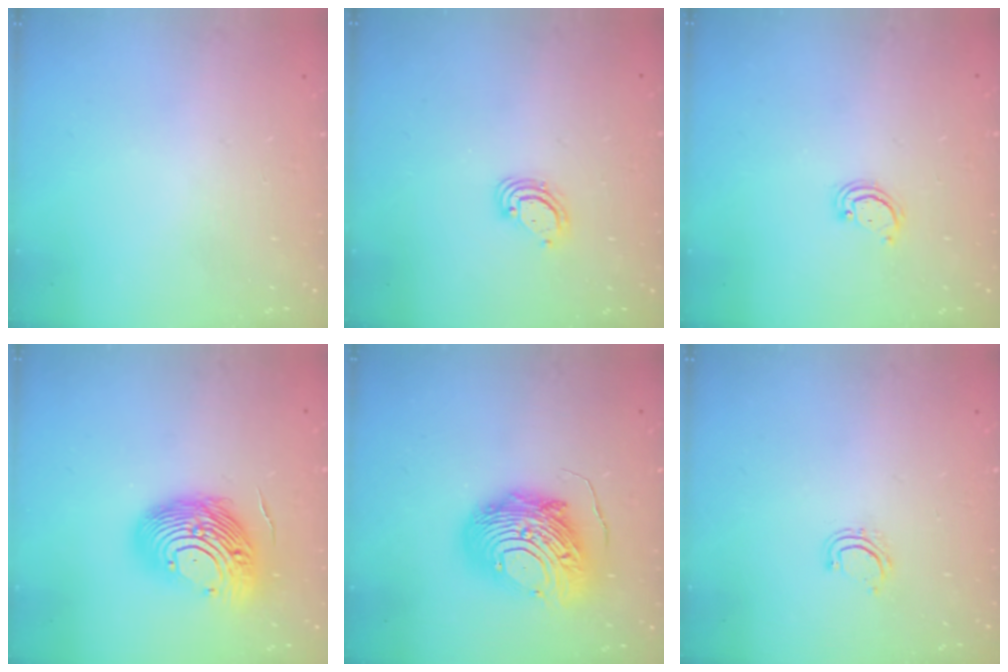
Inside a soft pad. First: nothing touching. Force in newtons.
{"total": 3.6, "press": 3.6, "slide": 0.3}
{"total": 2.5, "press": 2.4, "slide": 0.2}
{"total": 15.5, "press": 14.6, "slide": 5.1}
{"total": 14.8, "press": 14.7, "slide": 1.3}
{"total": 5.0, "press": 4.8, "slide": 1.2}